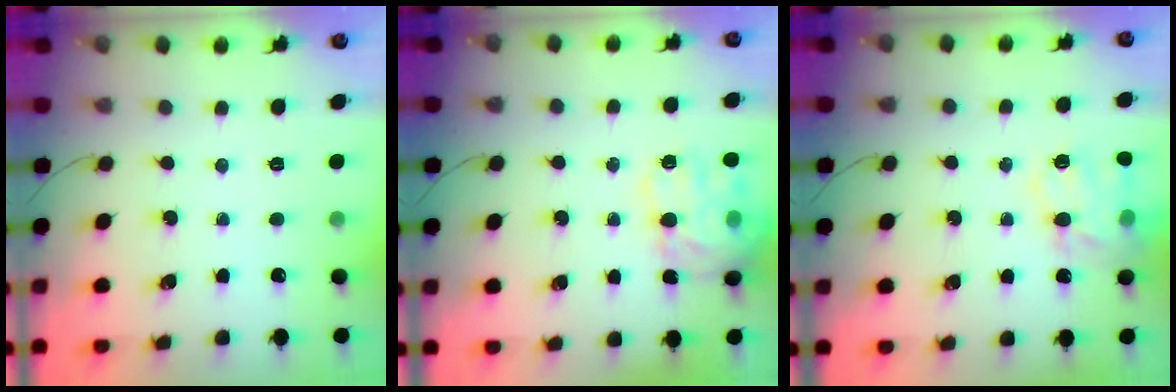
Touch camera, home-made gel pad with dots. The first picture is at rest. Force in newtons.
{"total": 14.5, "press": 14.5, "slide": 1.3}
{"total": 17.5, "press": 17.3, "slide": 2.7}